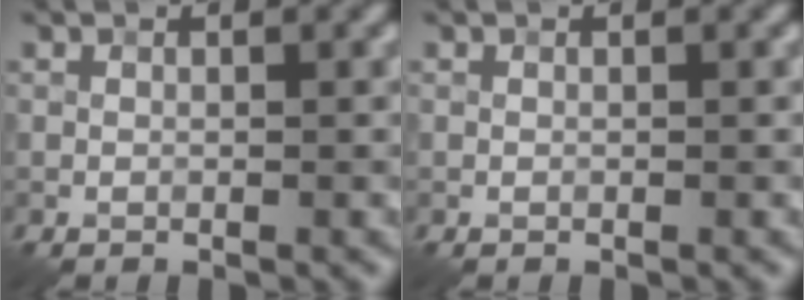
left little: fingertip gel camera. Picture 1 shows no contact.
{"total": 0.0}